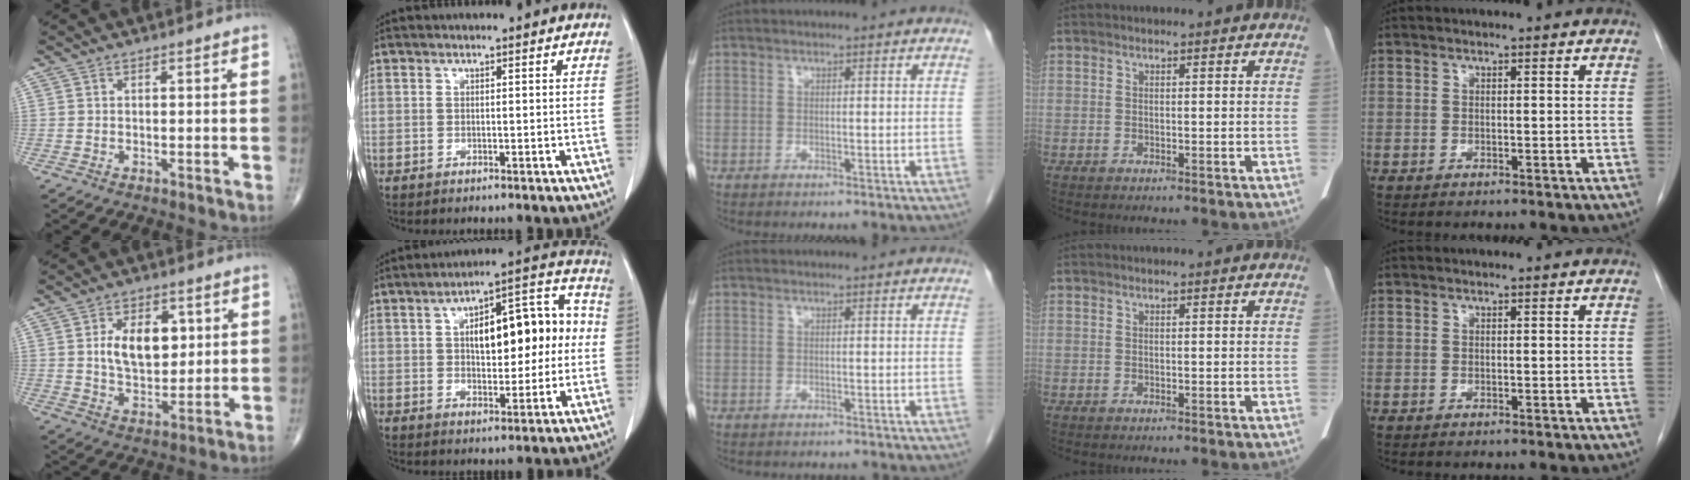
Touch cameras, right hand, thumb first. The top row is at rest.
{"thumb": {"total": 11.2, "force": [2.4, 6.9, 8.4], "torque": [-0.107, -0.013, 0.047]}, "index": {"total": 16.4, "force": [1.4, 6.5, 15.0], "torque": [-0.214, 0.048, 0.026]}, "middle": {"total": 3.0, "force": [-2.7, 1.0, 1.0], "torque": [-0.015, -0.003, -0.028]}}